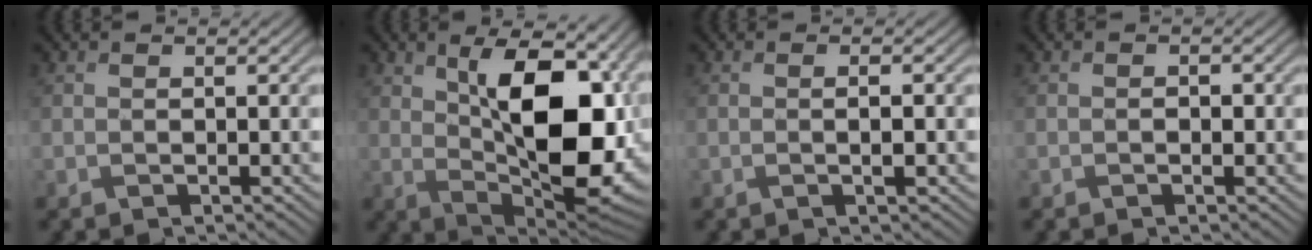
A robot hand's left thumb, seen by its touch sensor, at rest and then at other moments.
{"total": 16.4, "force": [2.5, 8.1, 14.0], "torque": [-0.200, -0.006, 0.041]}
{"total": 1.6, "force": [-0.3, 0.2, 1.6], "torque": [-0.033, 0.001, -0.007]}
{"total": 0.8, "force": [-0.2, 0.6, 0.5], "torque": [-0.006, -0.002, -0.005]}